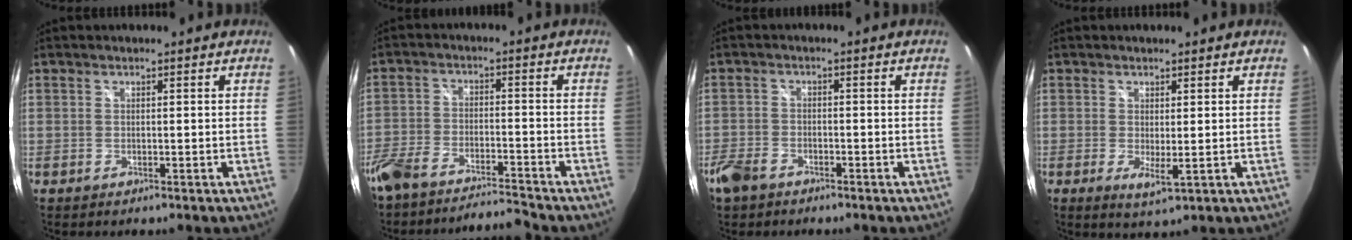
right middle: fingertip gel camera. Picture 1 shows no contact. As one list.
[{"total": 9.3, "force": [-8.7, 1.2, 3.0], "torque": [-0.082, -0.008, -0.164]}, {"total": 6.2, "force": [-4.3, 3.6, 2.6], "torque": [-0.076, -0.006, -0.083]}, {"total": 3.0, "force": [0.3, 0.3, 2.9], "torque": [-0.050, -0.011, 0.006]}]